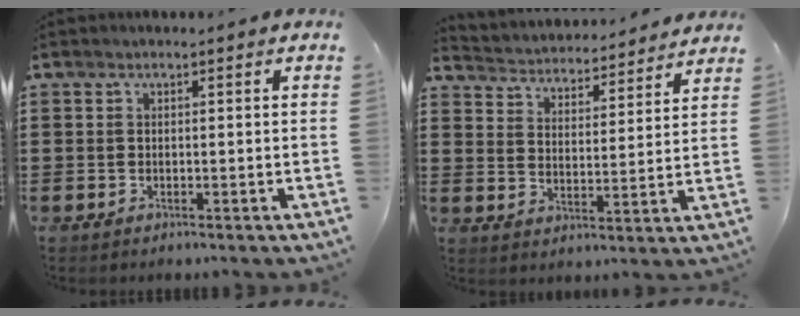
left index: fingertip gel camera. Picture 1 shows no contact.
{"total": 3.3, "force": [3.3, 0.0, -0.4], "torque": [-0.016, -0.032, 0.049]}